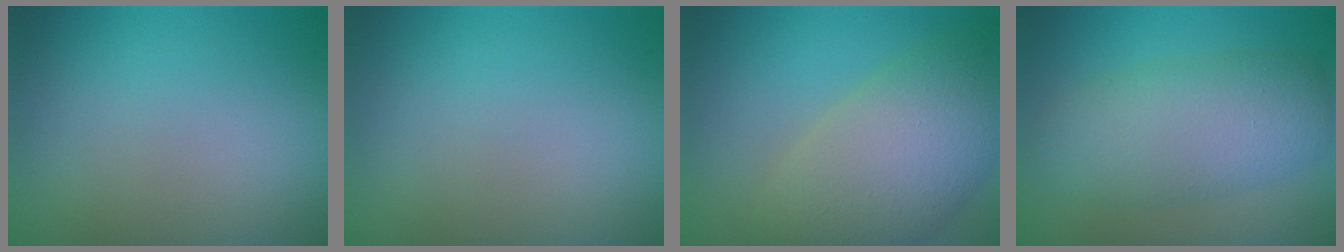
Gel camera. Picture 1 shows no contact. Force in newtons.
{"total": 0.0}
{"total": 9.2, "press": 9.2, "slide": 0.8}
{"total": 6.2, "press": 6.2, "slide": 0.0}